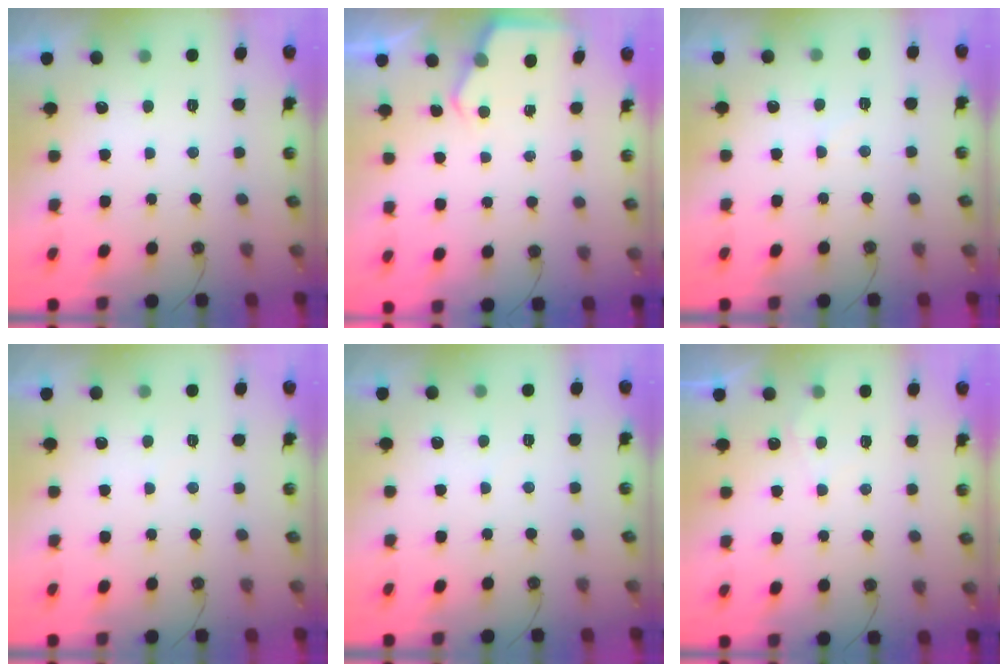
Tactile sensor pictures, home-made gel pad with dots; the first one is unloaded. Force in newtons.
{"total": 2.6, "press": 2.5, "slide": 0.4}
{"total": 5.5, "press": 5.4, "slide": 0.7}
{"total": 1.8, "press": 1.7, "slide": 0.3}
{"total": 2.5, "press": 2.4, "slide": 0.4}
{"total": 4.3, "press": 4.3, "slide": 0.5}